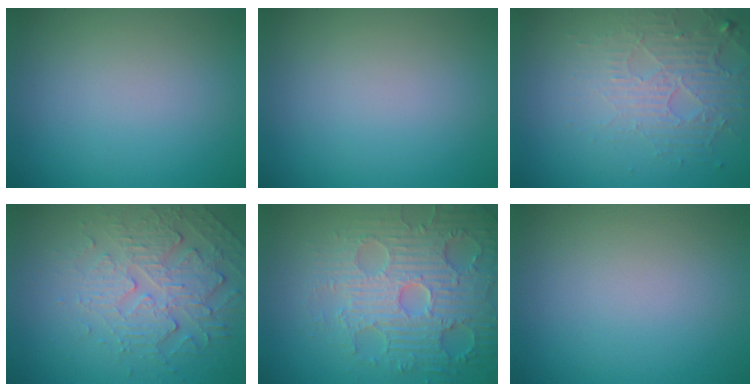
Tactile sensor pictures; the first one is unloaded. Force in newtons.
{"total": 0.0}
{"total": 5.2, "press": 3.3, "slide": 4.1}
{"total": 5.0, "press": 3.6, "slide": 3.5}
{"total": 7.0, "press": 5.9, "slide": 3.7}
{"total": 0.0}